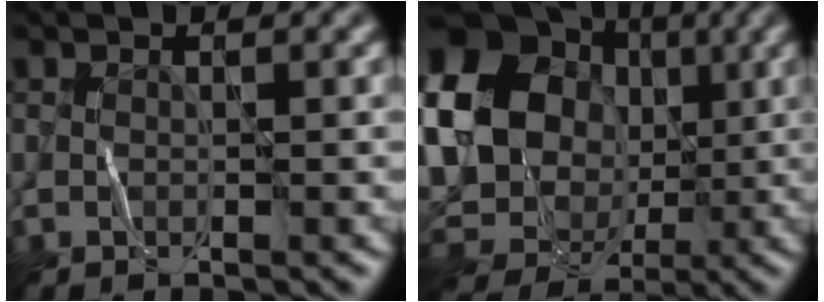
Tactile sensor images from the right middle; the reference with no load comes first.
{"total": 22.2, "force": [2.8, 19.6, 10.0], "torque": [-0.238, 0.026, 0.015]}